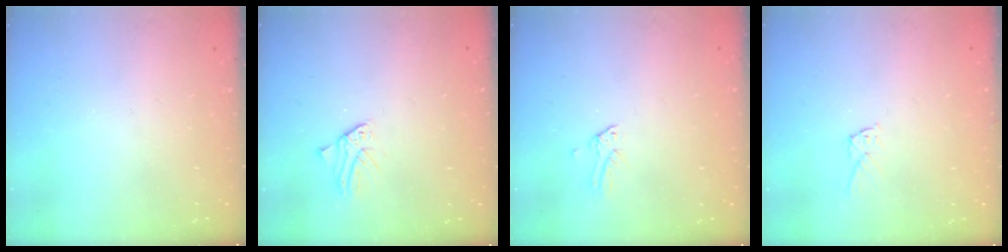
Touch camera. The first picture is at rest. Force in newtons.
{"total": 1.1, "press": 1.1, "slide": 0.1}
{"total": 0.0}
{"total": 4.7, "press": 4.7, "slide": 0.1}